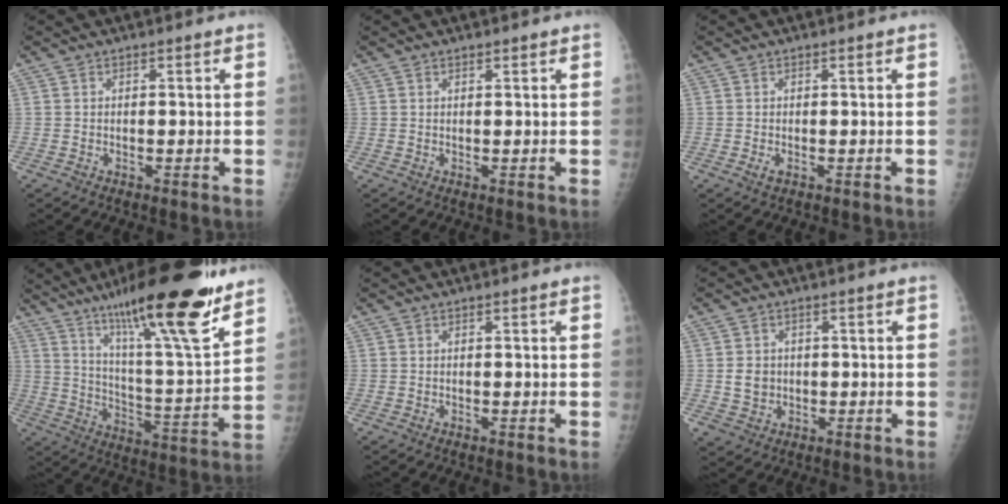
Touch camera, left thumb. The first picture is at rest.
{"total": 0.6, "force": [0.5, 0.2, 0.1], "torque": [-0.006, -0.004, 0.009]}
{"total": 1.0, "force": [-0.1, 0.6, 0.8], "torque": [-0.018, -0.003, -0.002]}
{"total": 24.2, "force": [16.2, 3.5, 17.6], "torque": [-0.262, -0.072, 0.267]}
{"total": 0.0}
{"total": 4.4, "force": [0.0, 4.0, 1.9], "torque": [-0.017, 0.001, 0.009]}